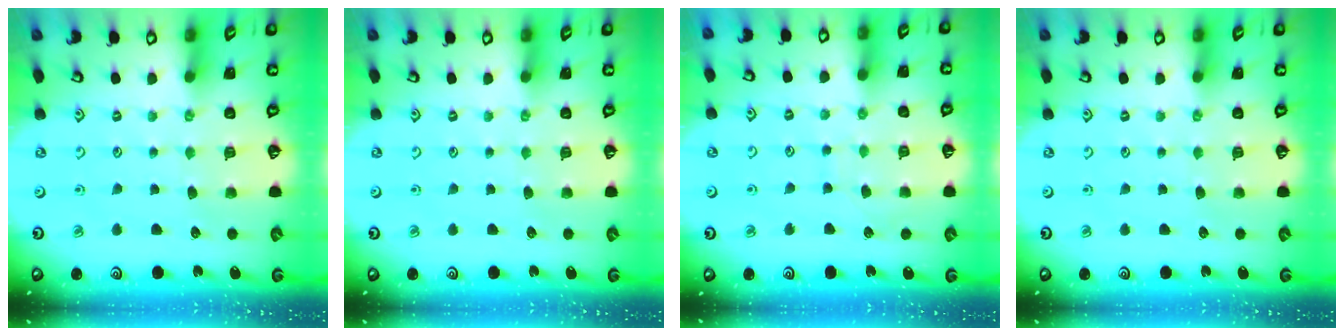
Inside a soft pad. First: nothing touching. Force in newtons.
{"total": 0.0}
{"total": 5.9, "press": 5.9, "slide": 0.5}
{"total": 0.0}